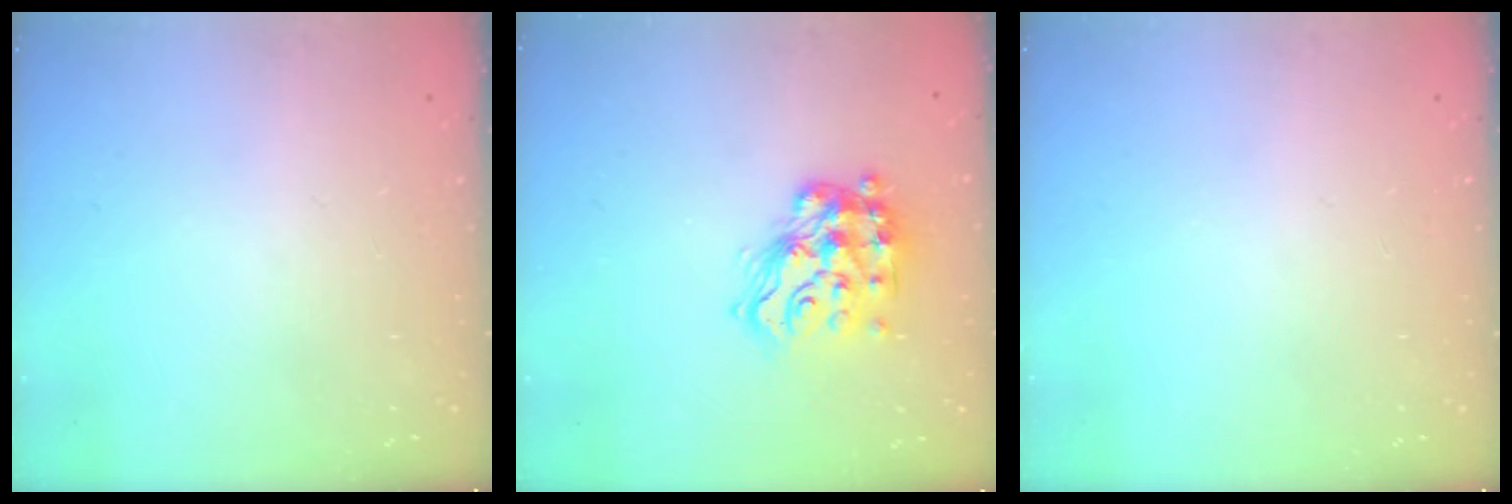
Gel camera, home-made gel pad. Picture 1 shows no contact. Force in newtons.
{"total": 17.1, "press": 17.1, "slide": 1.2}
{"total": 0.0}